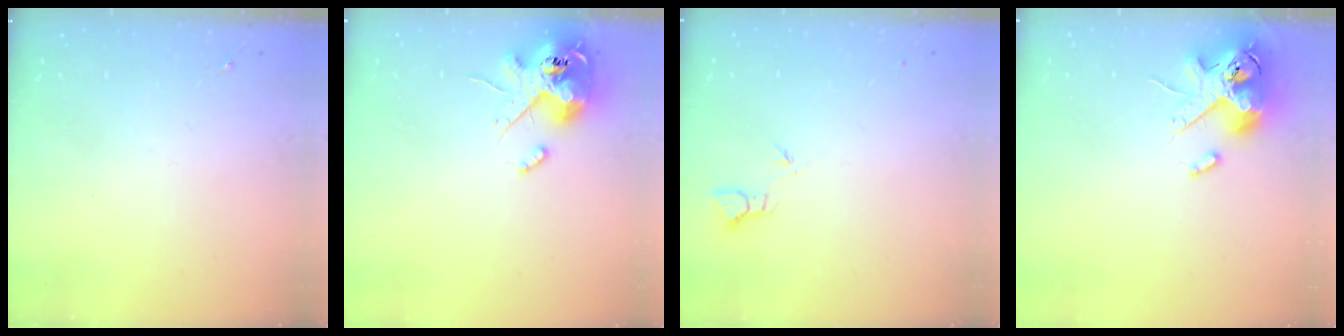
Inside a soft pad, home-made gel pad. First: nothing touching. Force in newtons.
{"total": 13.8, "press": 13.6, "slide": 2.2}
{"total": 2.0, "press": 2.0, "slide": 0.1}
{"total": 13.9, "press": 13.7, "slide": 2.4}